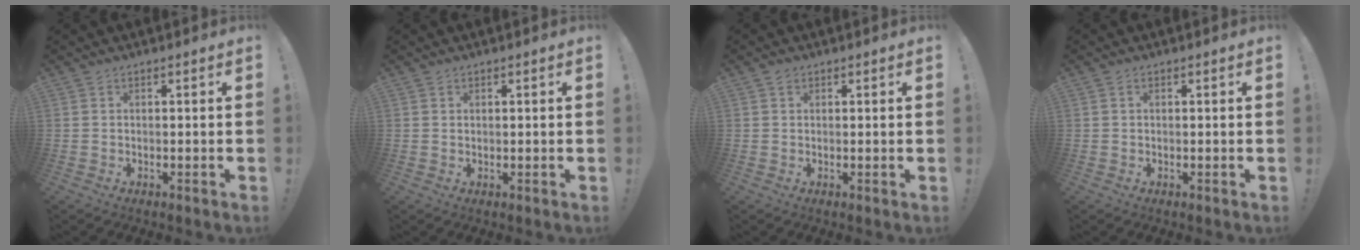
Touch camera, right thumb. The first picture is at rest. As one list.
[{"total": 0.7, "force": [0.5, 0.4, 0.2], "torque": [-0.002, 0.000, 0.010]}, {"total": 0.8, "force": [0.7, 0.4, 0.3], "torque": [-0.002, -0.001, 0.012]}, {"total": 0.6, "force": [0.2, 0.4, 0.4], "torque": [-0.006, 0.001, 0.003]}]